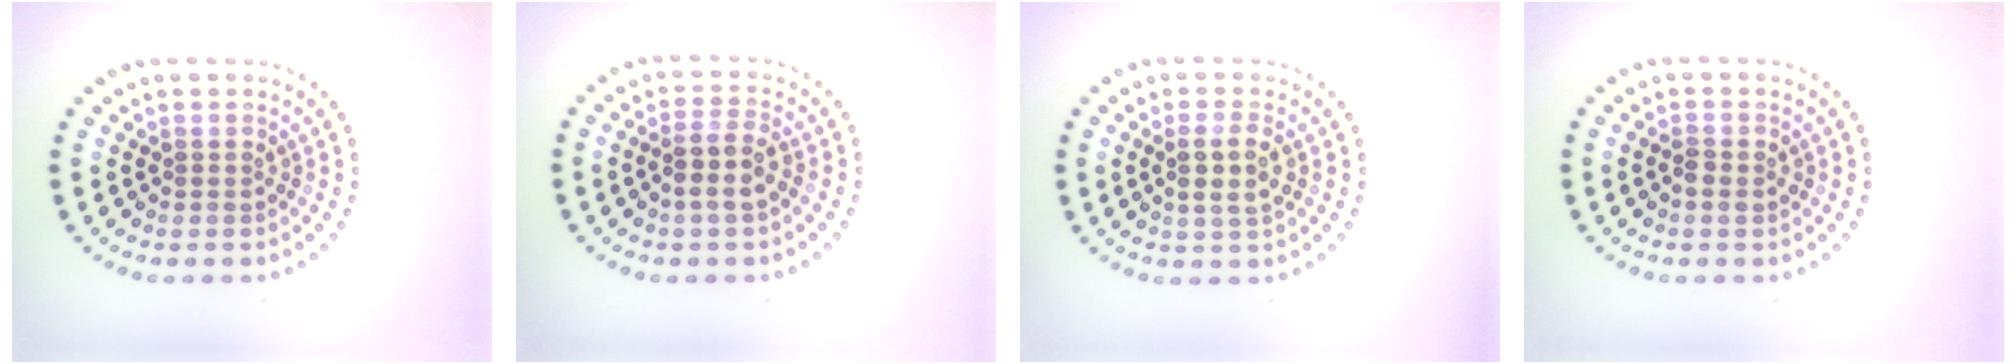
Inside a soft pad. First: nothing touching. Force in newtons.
{"total": 2.6, "press": 2.2, "slide": 1.3}
{"total": 2.5, "press": 2.4, "slide": 0.7}
{"total": 1.1, "press": 1.1, "slide": 0.1}